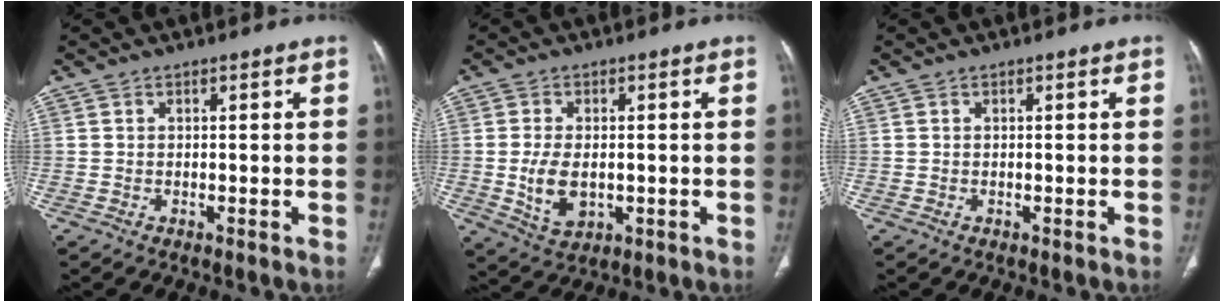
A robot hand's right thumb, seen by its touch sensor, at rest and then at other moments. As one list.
[{"total": 7.1, "force": [-0.8, 4.4, 5.5], "torque": [-0.099, -0.008, -0.003]}, {"total": 0.0}]